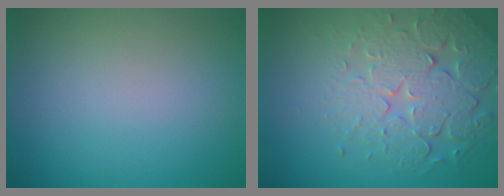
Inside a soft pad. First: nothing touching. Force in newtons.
{"total": 6.2, "press": 4.9, "slide": 3.9}